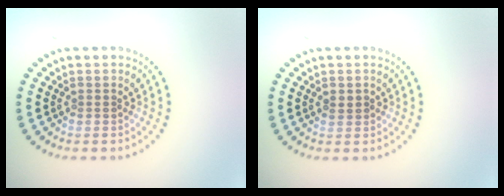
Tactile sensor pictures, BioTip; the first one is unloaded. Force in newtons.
{"total": 0.9, "press": 0.9, "slide": 0.0}